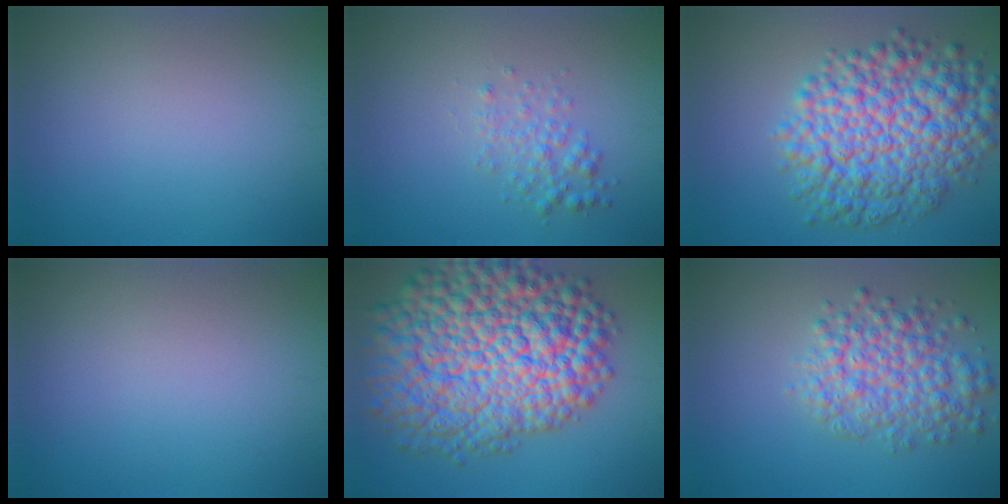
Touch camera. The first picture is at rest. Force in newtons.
{"total": 2.0, "press": 2.0, "slide": 0.0}
{"total": 10.2, "press": 10.2, "slide": 0.2}
{"total": 0.0}
{"total": 15.8, "press": 15.8, "slide": 0.6}
{"total": 5.4, "press": 5.4, "slide": 0.1}